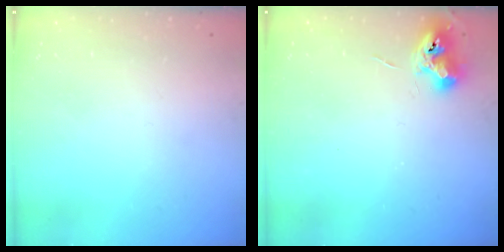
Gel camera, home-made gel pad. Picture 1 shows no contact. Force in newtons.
{"total": 9.1, "press": 9.1, "slide": 0.4}